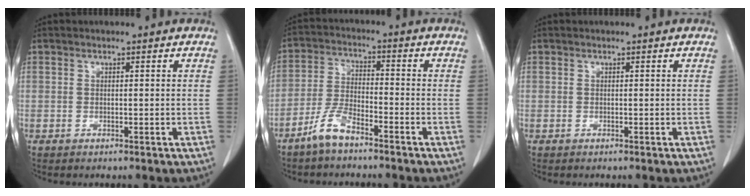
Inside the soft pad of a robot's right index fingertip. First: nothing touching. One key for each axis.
{"total": 6.0, "fx": -4.5, "fy": 1.7, "fz": 3.6, "tx": -0.086, "ty": -0.003, "tz": -0.090}
{"total": 0.0}